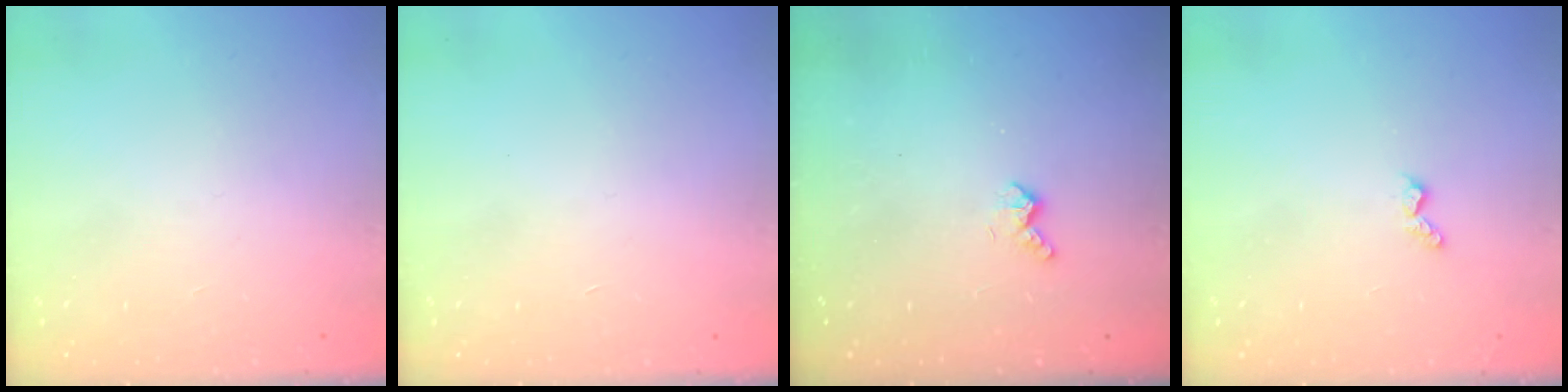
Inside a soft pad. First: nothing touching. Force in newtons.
{"total": 0.0}
{"total": 2.6, "press": 2.6, "slide": 0.6}
{"total": 4.1, "press": 4.1, "slide": 0.6}